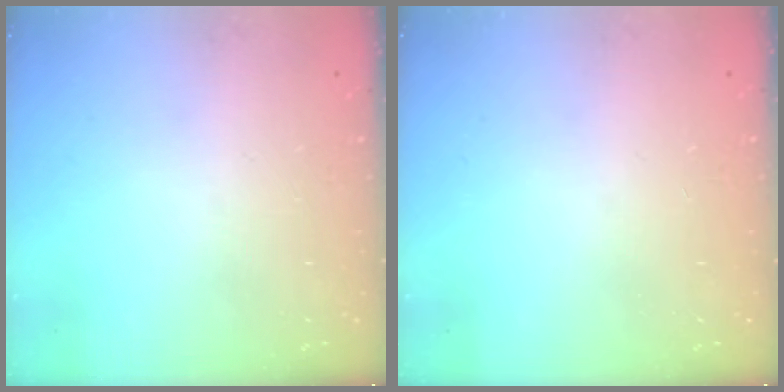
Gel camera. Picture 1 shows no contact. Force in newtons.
{"total": 7.3, "press": 1.3, "slide": 7.2}